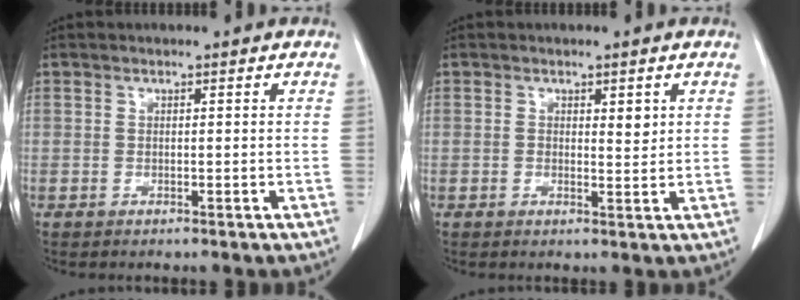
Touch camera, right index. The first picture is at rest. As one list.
[{"total": 1.8, "force": [0.8, 0.8, 1.5], "torque": [-0.017, -0.004, 0.012]}]